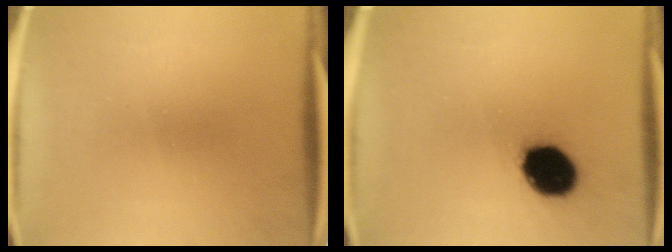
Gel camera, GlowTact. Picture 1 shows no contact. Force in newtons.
{"total": 14.0}